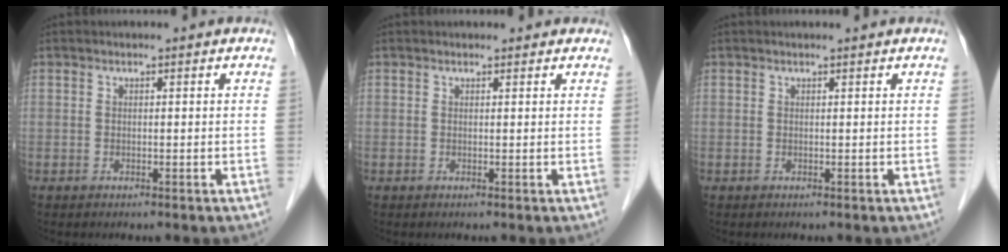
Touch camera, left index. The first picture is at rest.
{"total": 2.5, "force": [2.2, 1.1, 0.4], "torque": [-0.005, 0.014, 0.016]}
{"total": 1.3, "force": [1.3, 0.0, 0.3], "torque": [-0.008, 0.012, 0.018]}